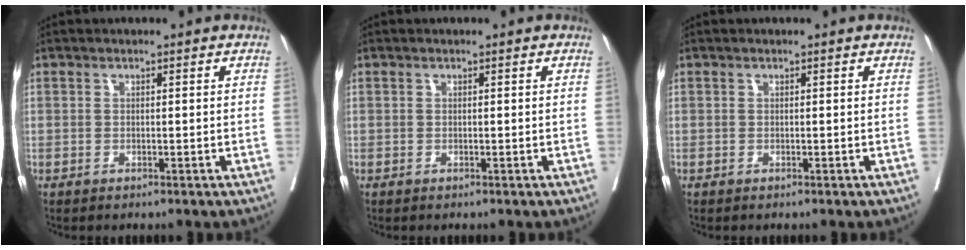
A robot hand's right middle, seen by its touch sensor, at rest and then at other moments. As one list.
[{"total": 0.0}, {"total": 0.0}]